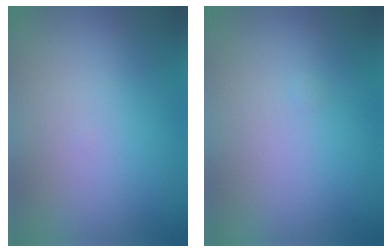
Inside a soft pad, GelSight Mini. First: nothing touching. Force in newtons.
{"total": 0.0}